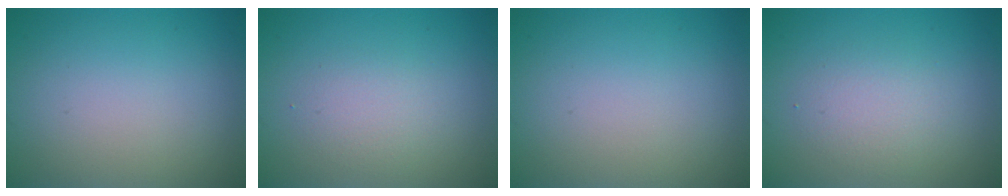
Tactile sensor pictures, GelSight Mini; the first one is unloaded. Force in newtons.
{"total": 1.9, "press": 1.9, "slide": 0.1}
{"total": 0.0}
{"total": 2.3, "press": 2.3, "slide": 0.1}